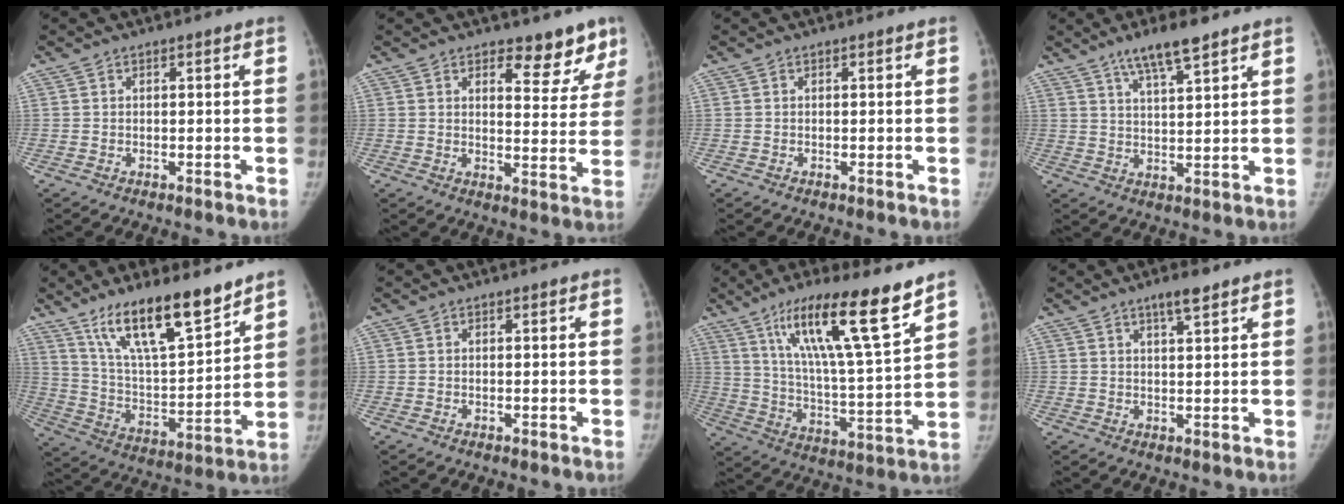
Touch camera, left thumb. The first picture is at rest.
{"total": 7.8, "force": [5.8, 3.5, 3.8], "torque": [-0.004, -0.039, 0.074]}
{"total": 0.0}
{"total": 7.8, "force": [5.6, 1.2, 5.3], "torque": [-0.093, -0.028, 0.102]}
{"total": 18.3, "force": [13.2, 4.7, 11.8], "torque": [-0.171, -0.077, 0.240]}
{"total": 0.0}
{"total": 20.0, "force": [12.7, 2.1, 15.3], "torque": [-0.236, -0.060, 0.217]}
{"total": 3.9, "force": [2.7, 0.6, 2.7], "torque": [-0.044, -0.016, 0.047]}